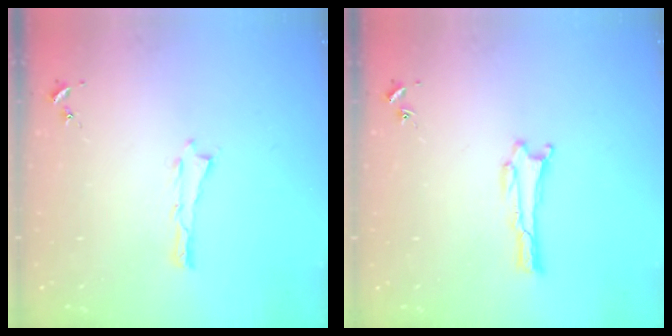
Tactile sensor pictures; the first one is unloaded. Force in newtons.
{"total": 0.0}